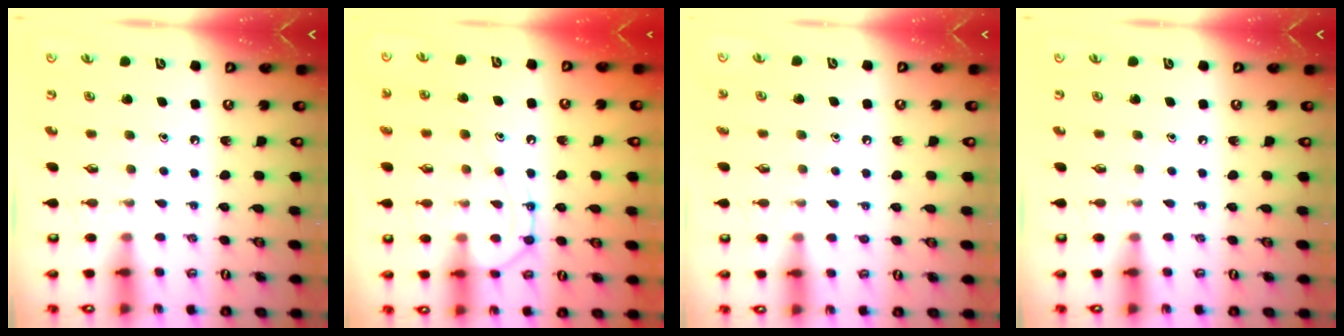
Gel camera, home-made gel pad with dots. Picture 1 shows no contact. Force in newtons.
{"total": 14.4, "press": 14.3, "slide": 1.3}
{"total": 3.6, "press": 3.5, "slide": 0.4}
{"total": 0.0}